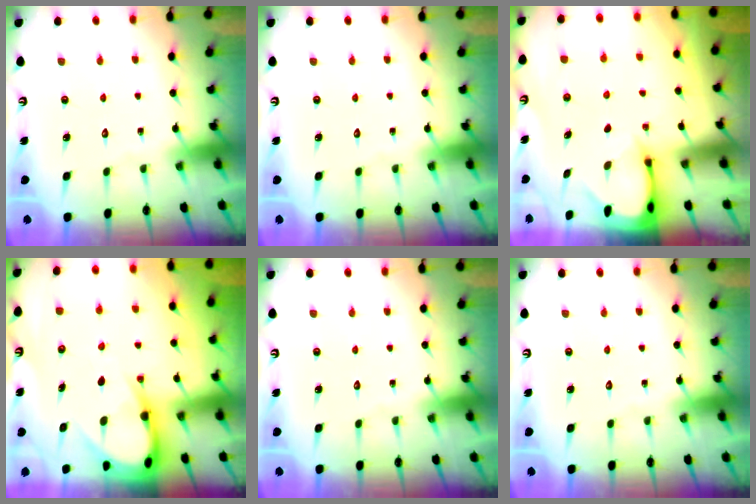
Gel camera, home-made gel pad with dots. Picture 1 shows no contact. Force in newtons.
{"total": 0.0}
{"total": 2.5, "press": 2.5, "slide": 0.3}
{"total": 8.5, "press": 8.4, "slide": 1.0}
{"total": 0.0}
{"total": 0.0}